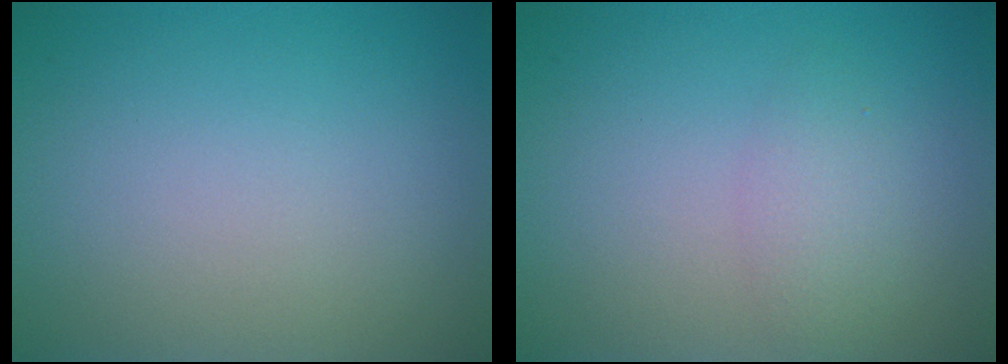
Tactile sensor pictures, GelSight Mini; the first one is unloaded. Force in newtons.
{"total": 1.9, "press": 1.9, "slide": 0.1}